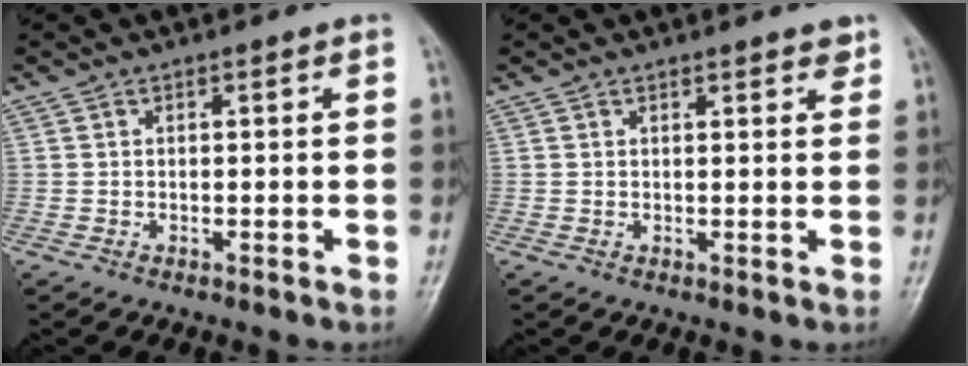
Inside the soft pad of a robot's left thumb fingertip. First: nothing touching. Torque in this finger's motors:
{"motor_torque": [0.03, 0.10, -0.03, -0.14, 0.05]}